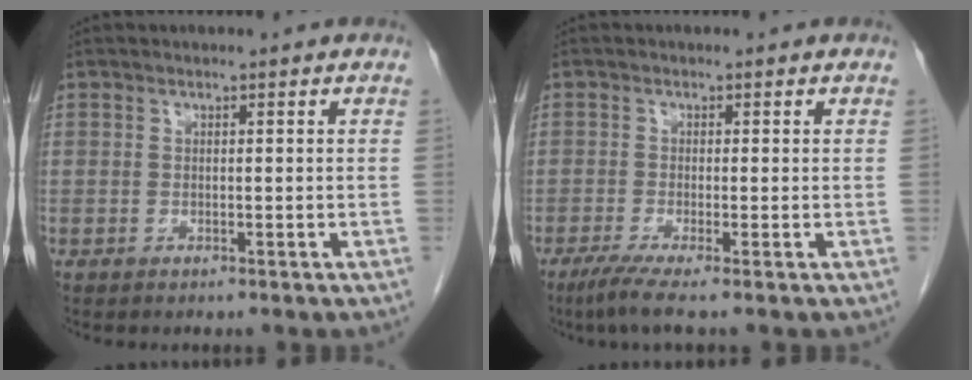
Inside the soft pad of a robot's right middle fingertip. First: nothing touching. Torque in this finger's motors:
{"motor_torque": [0.81, -0.43, 0.00, 0.04]}